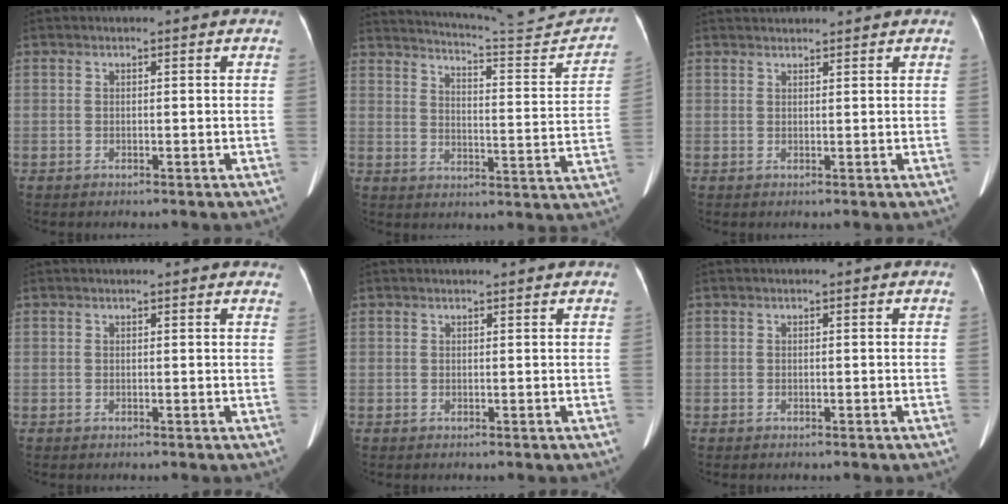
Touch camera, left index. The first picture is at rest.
{"total": 17.5, "force": [16.9, -0.1, 4.5], "torque": [-0.074, -0.060, 0.217]}
{"total": 4.2, "force": [4.1, 0.4, 0.8], "torque": [-0.010, 0.037, 0.059]}
{"total": 5.9, "force": [5.4, 1.4, 2.0], "torque": [-0.017, 0.020, 0.048]}
{"total": 2.8, "force": [2.7, 0.1, 0.8], "torque": [-0.008, 0.018, 0.031]}
{"total": 0.0}